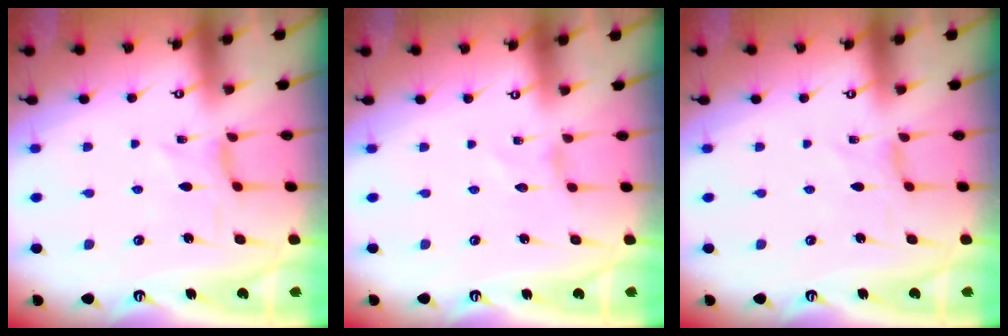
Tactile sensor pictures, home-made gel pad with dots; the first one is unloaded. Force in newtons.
{"total": 0.0}
{"total": 0.0}